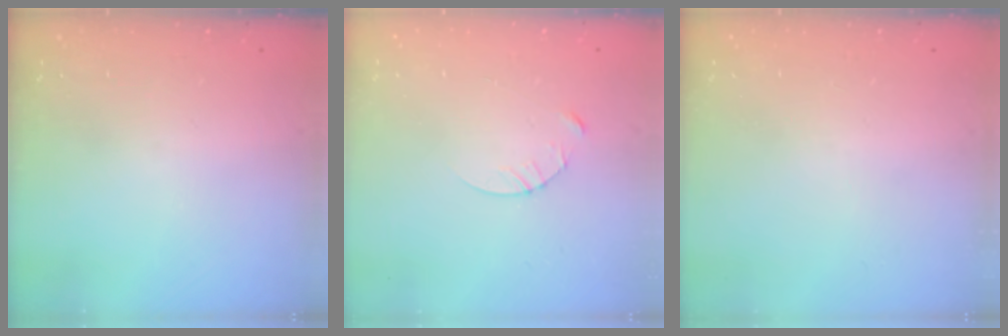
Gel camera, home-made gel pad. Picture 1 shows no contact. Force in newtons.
{"total": 3.8, "press": 3.8, "slide": 0.3}
{"total": 0.0}